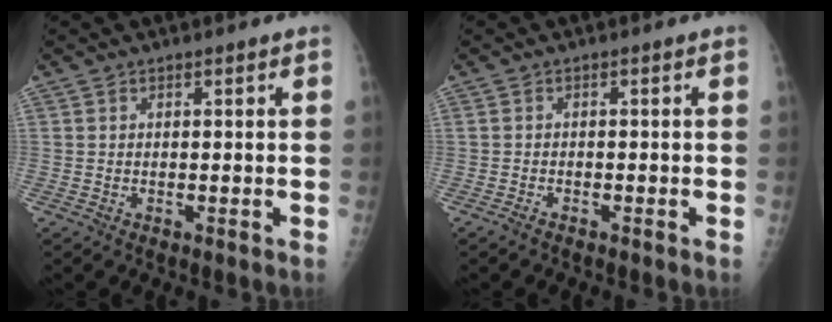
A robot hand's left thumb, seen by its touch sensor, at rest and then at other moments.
{"total": 0.9, "force": [-0.8, 0.2, 0.4], "torque": [-0.007, -0.001, -0.017]}